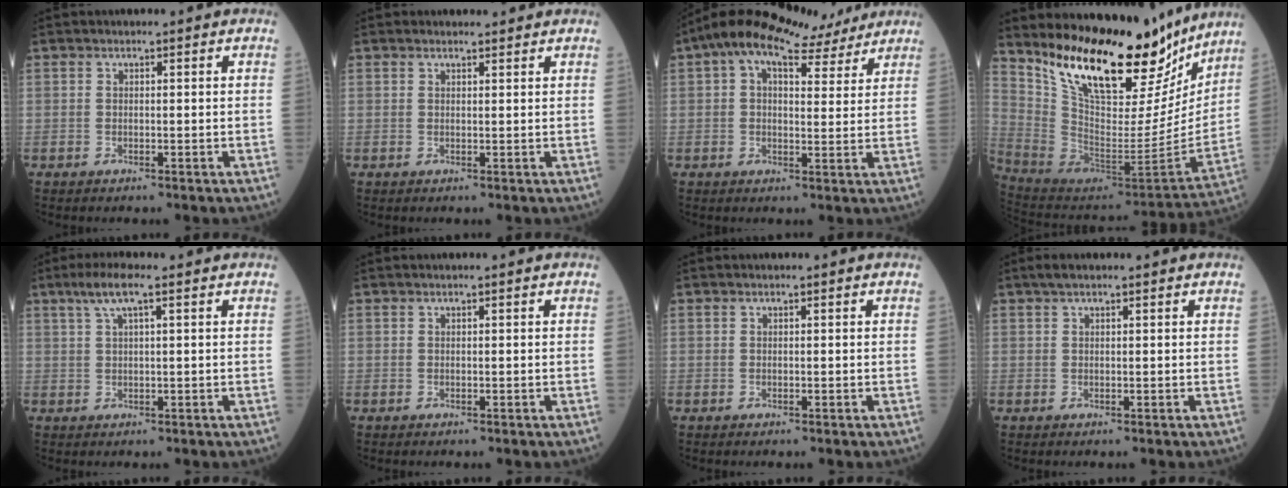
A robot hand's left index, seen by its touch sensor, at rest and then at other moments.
{"total": 1.4, "force": [1.3, 0.4, 0.0], "torque": [-0.008, 0.003, 0.019]}
{"total": 12.0, "force": [9.1, 4.4, 6.5], "torque": [-0.107, 0.042, 0.130]}
{"total": 23.7, "force": [18.6, 7.3, 12.8], "torque": [-0.204, -0.040, 0.301]}
{"total": 4.2, "force": [2.2, 0.3, 3.5], "torque": [-0.075, 0.015, 0.044]}
{"total": 0.0}
{"total": 0.0}
{"total": 2.0, "force": [1.4, 0.5, 1.4], "torque": [-0.026, 0.020, 0.023]}